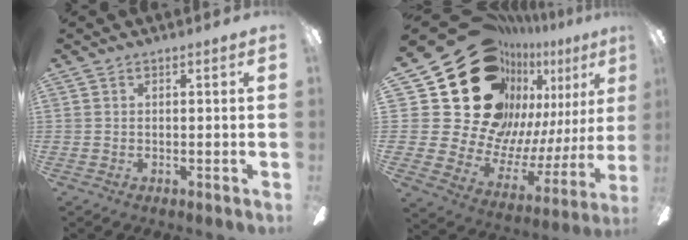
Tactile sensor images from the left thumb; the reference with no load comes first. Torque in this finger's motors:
{"motor_torque": [1.86, 3.15, 1.38, -1.39, 0.05]}